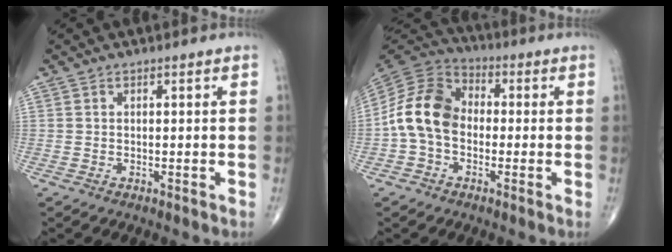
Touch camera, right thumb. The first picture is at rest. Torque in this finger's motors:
{"motor_torque": [1.53, 2.15, 1.50, -0.33, 0.13]}